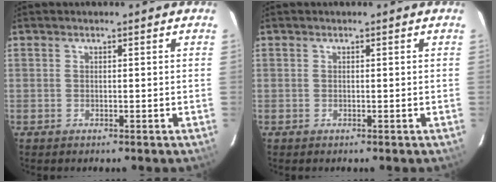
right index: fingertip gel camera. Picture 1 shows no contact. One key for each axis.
{"total": 0.0}